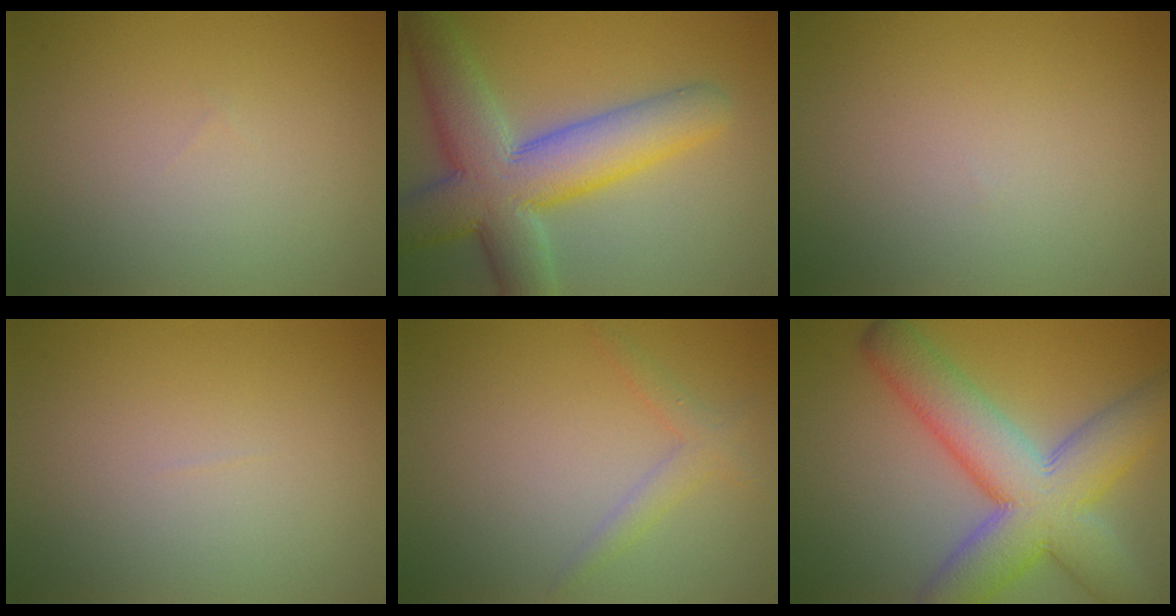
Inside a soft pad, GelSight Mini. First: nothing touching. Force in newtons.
{"total": 10.3, "press": 10.2, "slide": 0.7}
{"total": 0.0}
{"total": 0.0}
{"total": 1.8, "press": 1.8, "slide": 0.1}
{"total": 11.2, "press": 11.1, "slide": 0.4}